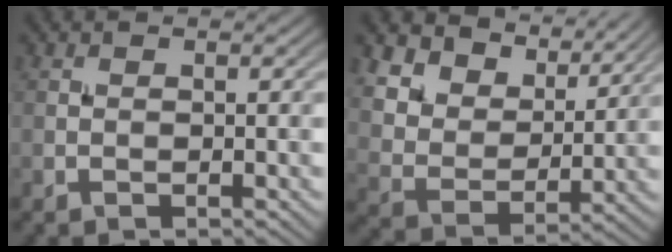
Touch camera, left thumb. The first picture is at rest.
{"total": 11.4, "force": [7.9, 6.4, 5.2], "torque": [-0.146, -0.015, 0.158]}